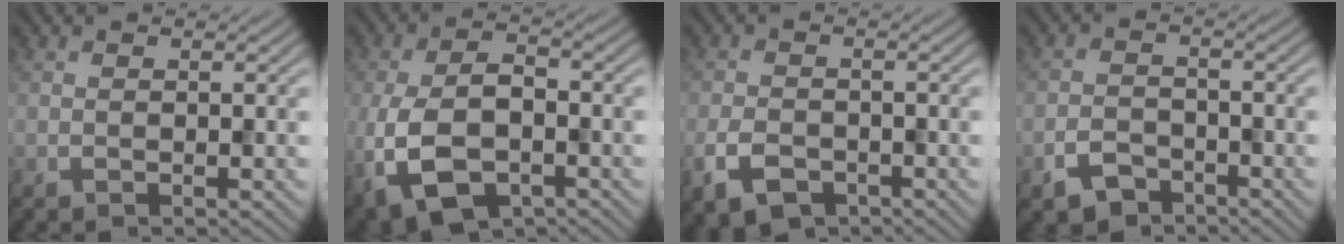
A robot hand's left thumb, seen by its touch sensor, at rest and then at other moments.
{"total": 9.8, "force": [-3.8, 5.6, 7.0], "torque": [-0.168, -0.019, -0.070]}
{"total": 4.5, "force": [-2.5, 2.7, 2.6], "torque": [-0.058, -0.009, -0.053]}
{"total": 3.9, "force": [-2.9, 2.1, 1.5], "torque": [-0.032, -0.003, -0.062]}